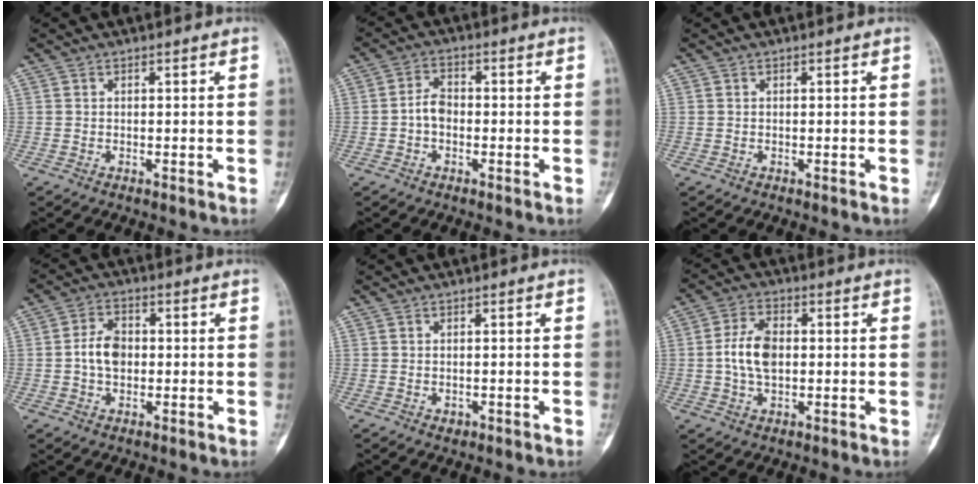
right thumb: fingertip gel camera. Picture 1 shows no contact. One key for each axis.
{"total": 3.8, "fx": -0.9, "fy": 2.6, "fz": 2.6, "tx": -0.039, "ty": 0.016, "tz": -0.023}
{"total": 0.0}
{"total": 6.0, "fx": -0.3, "fy": 4.2, "fz": 4.2, "tx": -0.066, "ty": 0.014, "tz": -0.009}
{"total": 0.9, "fx": -0.4, "fy": 0.7, "fz": 0.5, "tx": -0.004, "ty": 0.005, "tz": -0.001}
{"total": 7.8, "fx": 0.0, "fy": 4.7, "fz": 6.2, "tx": -0.116, "ty": 0.011, "tz": -0.003}